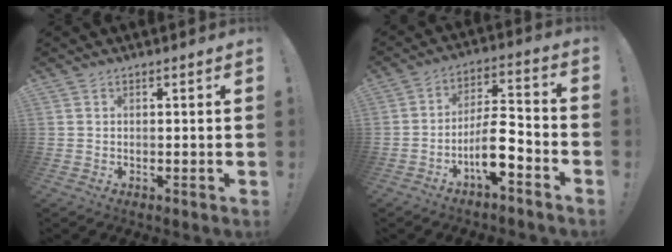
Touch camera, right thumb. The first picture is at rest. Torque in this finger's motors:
{"motor_torque": [3.25, 1.76, 1.70, -1.07, 0.62]}